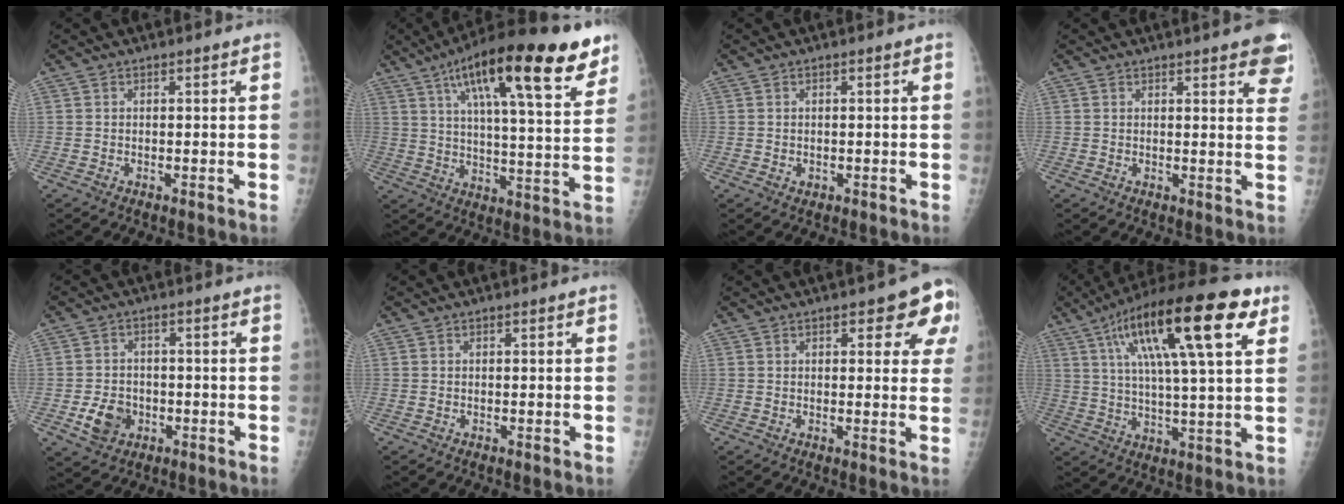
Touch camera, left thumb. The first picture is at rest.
{"total": 25.0, "force": [14.0, 6.4, 19.6], "torque": [-0.284, -0.027, 0.213]}
{"total": 0.7, "force": [-0.2, 0.7, 0.2], "torque": [0.001, -0.001, 0.000]}
{"total": 8.8, "force": [5.6, 2.4, 6.3], "torque": [-0.047, -0.016, 0.055]}
{"total": 6.2, "force": [-2.2, 5.0, 3.0], "torque": [-0.038, 0.009, -0.034]}
{"total": 0.0}
{"total": 8.6, "force": [3.8, 3.6, 6.9], "torque": [-0.044, -0.009, 0.037]}
{"total": 22.7, "force": [9.7, 5.7, 19.7], "torque": [-0.316, 0.008, 0.153]}